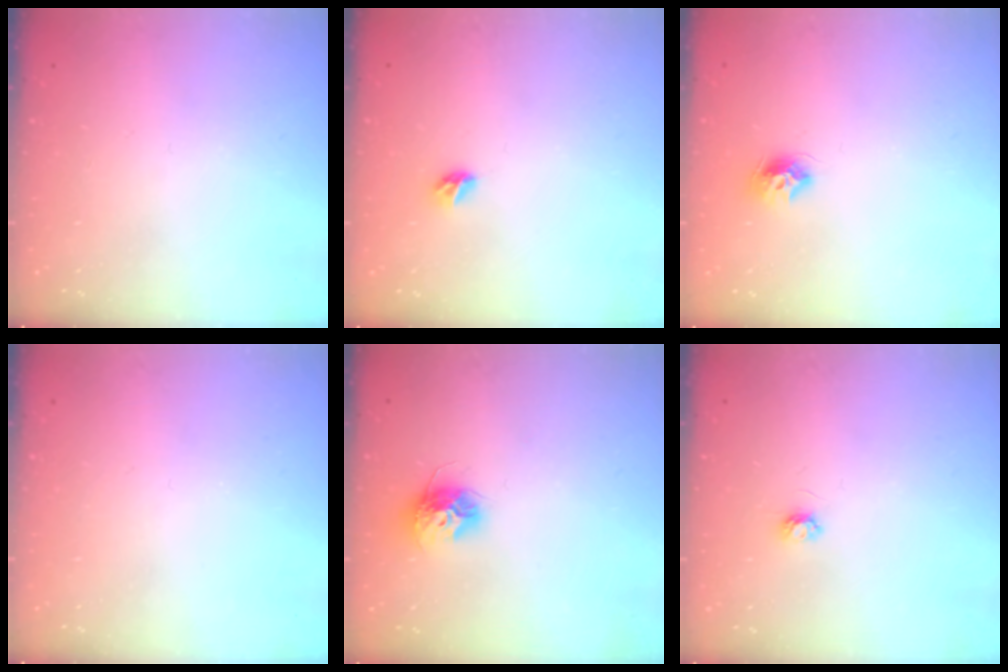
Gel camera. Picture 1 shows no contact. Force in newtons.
{"total": 4.5, "press": 4.4, "slide": 0.9}
{"total": 8.4, "press": 8.3, "slide": 0.7}
{"total": 0.0}
{"total": 10.3, "press": 10.3, "slide": 0.7}
{"total": 3.5, "press": 3.5, "slide": 0.4}